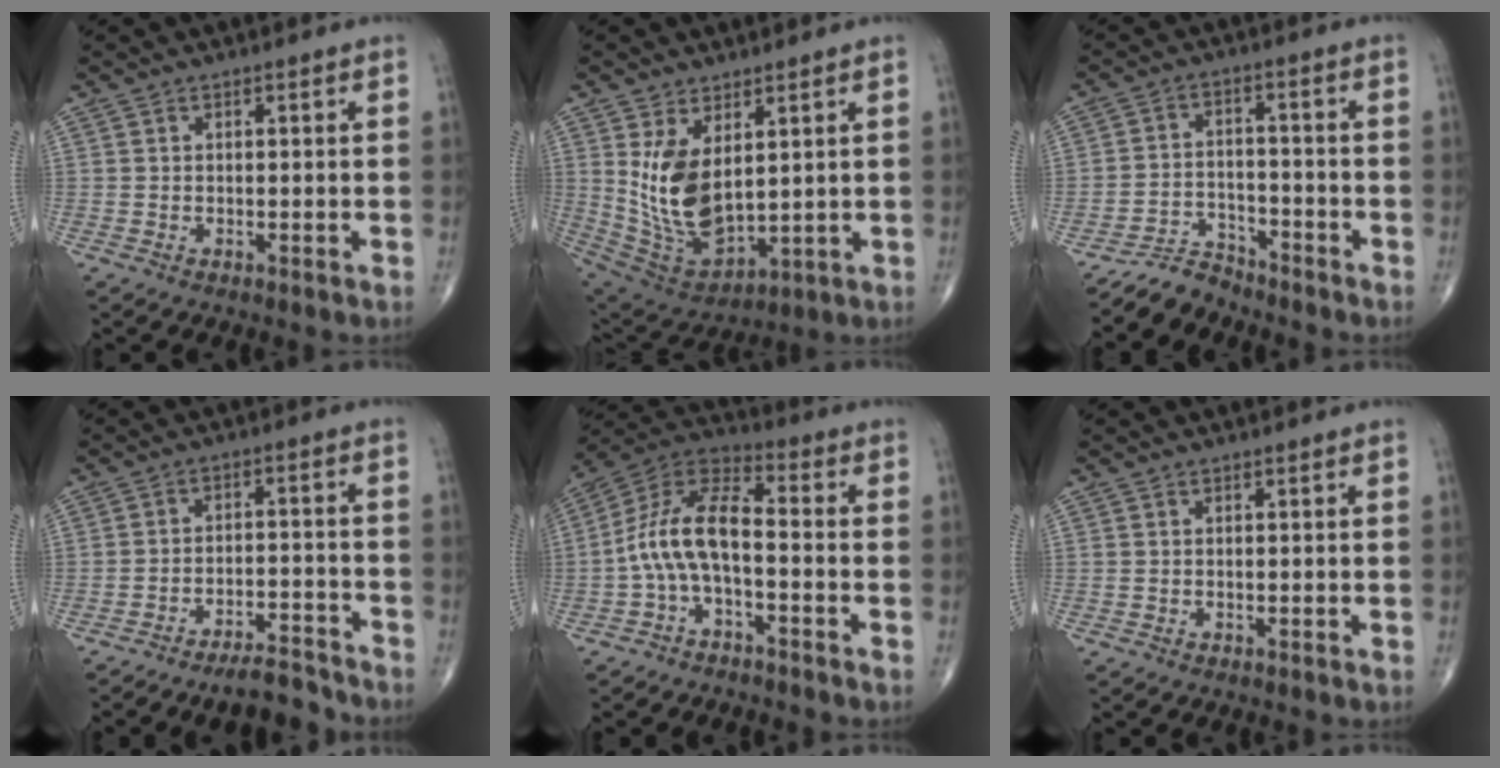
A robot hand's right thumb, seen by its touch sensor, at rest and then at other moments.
{"total": 13.4, "force": [3.3, 7.2, 10.8], "torque": [-0.189, -0.026, 0.088]}
{"total": 5.1, "force": [-4.9, 1.4, -0.6], "torque": [0.019, 0.040, -0.092]}
{"total": 6.9, "force": [-6.4, 1.7, 2.0], "torque": [-0.028, 0.057, -0.104]}
{"total": 11.3, "force": [-2.6, 5.1, 9.7], "torque": [-0.190, 0.057, -0.059]}
{"total": 0.0}